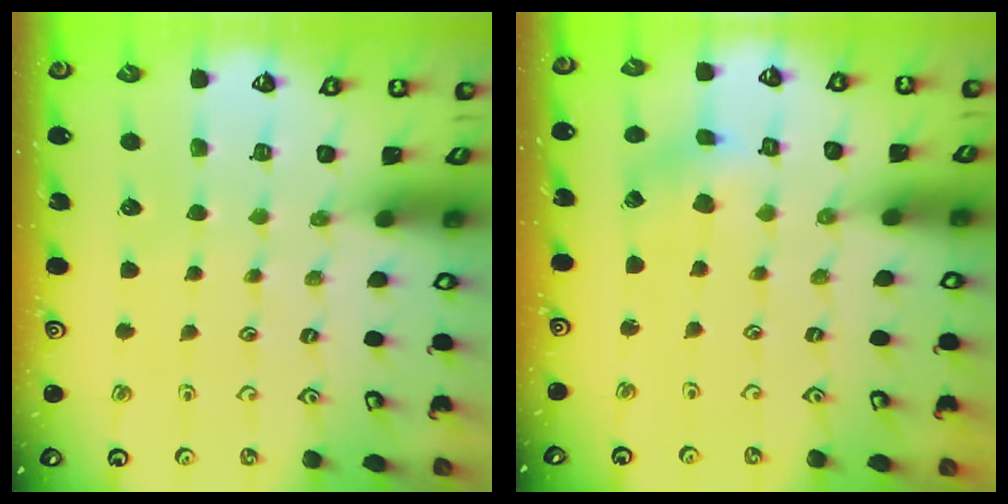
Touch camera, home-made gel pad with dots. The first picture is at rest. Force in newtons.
{"total": 2.5, "press": 2.5, "slide": 0.4}